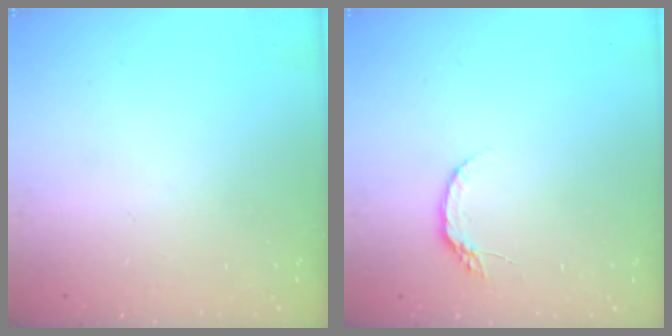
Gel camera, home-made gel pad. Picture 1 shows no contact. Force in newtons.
{"total": 4.9, "press": 4.8, "slide": 0.7}